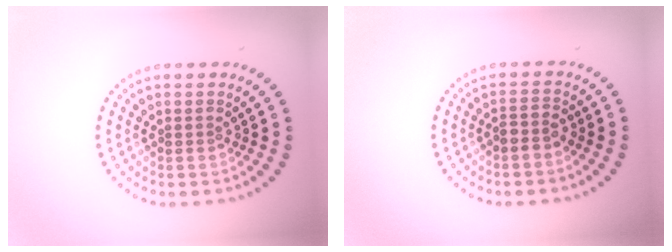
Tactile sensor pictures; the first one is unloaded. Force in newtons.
{"total": 1.5, "press": 1.3, "slide": 0.8}